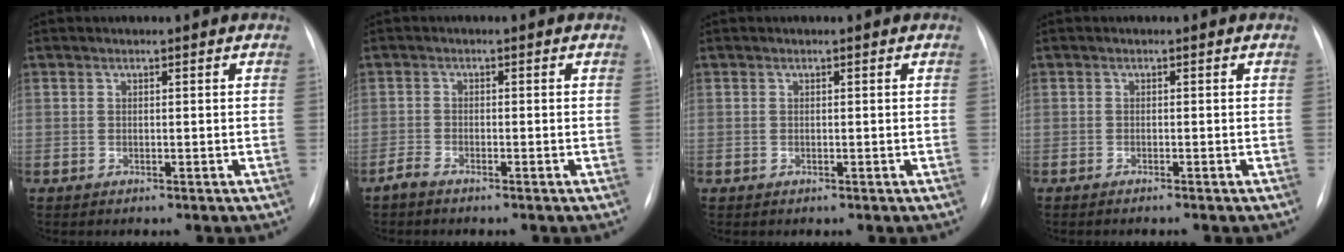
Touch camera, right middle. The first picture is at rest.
{"total": 1.6, "force": [-1.4, 0.2, 0.7], "torque": [-0.022, -0.005, -0.029]}
{"total": 0.0}
{"total": 1.1, "force": [-0.9, -0.2, 0.6], "torque": [-0.010, -0.002, -0.012]}